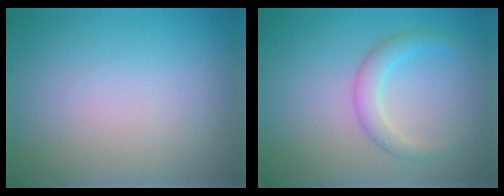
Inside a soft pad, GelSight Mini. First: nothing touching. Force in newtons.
{"total": 2.2, "press": 2.2, "slide": 0.1}